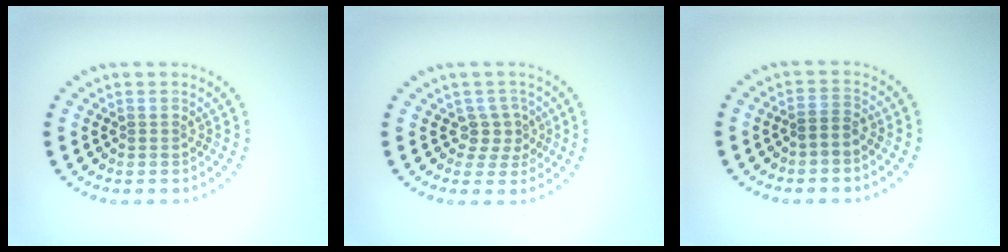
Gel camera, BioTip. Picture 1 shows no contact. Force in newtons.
{"total": 2.2, "press": 1.7, "slide": 1.4}
{"total": 1.3, "press": 1.0, "slide": 0.8}